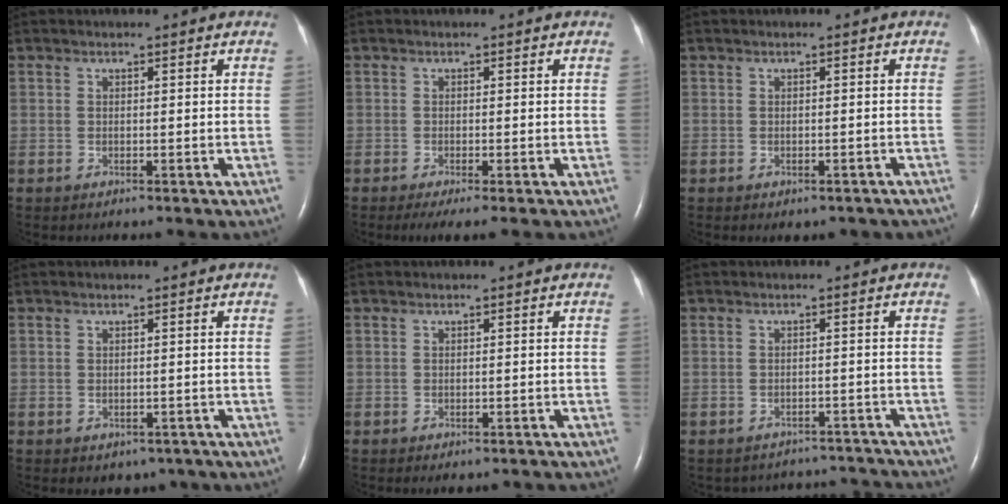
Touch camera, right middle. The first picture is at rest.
{"total": 2.8, "force": [-1.8, 0.2, 2.1], "torque": [-0.037, -0.011, -0.030]}
{"total": 3.8, "force": [-3.0, 1.7, 1.4], "torque": [-0.011, 0.009, -0.028]}
{"total": 2.9, "force": [-1.8, 2.1, 1.0], "torque": [-0.006, 0.006, -0.014]}
{"total": 2.3, "force": [-1.8, 0.8, 1.1], "torque": [-0.015, -0.002, -0.015]}
{"total": 8.6, "force": [-8.1, 2.8, -0.3], "torque": [0.004, 0.028, -0.083]}